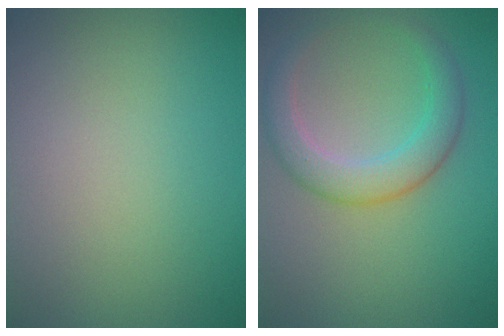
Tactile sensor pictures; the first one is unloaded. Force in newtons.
{"total": 3.8, "press": 3.8, "slide": 0.4}